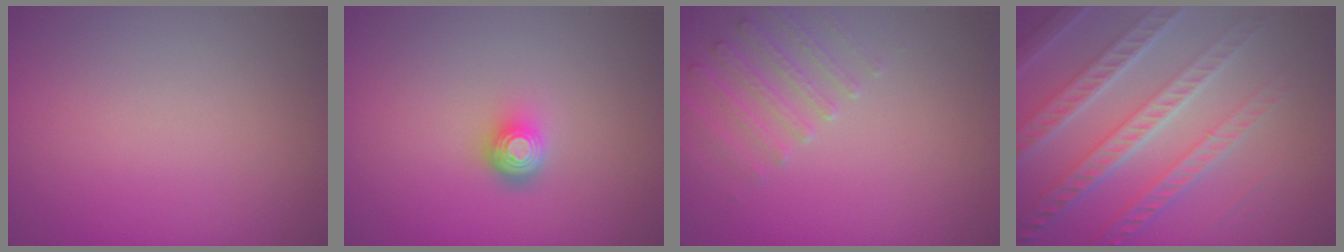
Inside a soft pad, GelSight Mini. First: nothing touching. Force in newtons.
{"total": 2.2, "press": 1.5, "slide": 1.6}
{"total": 2.3, "press": 2.2, "slide": 0.6}
{"total": 8.0, "press": 5.4, "slide": 5.8}